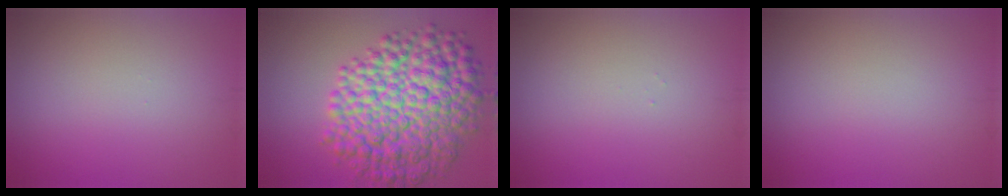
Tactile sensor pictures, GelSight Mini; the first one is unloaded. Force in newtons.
{"total": 12.2, "press": 12.2, "slide": 0.2}
{"total": 0.0}
{"total": 0.0}